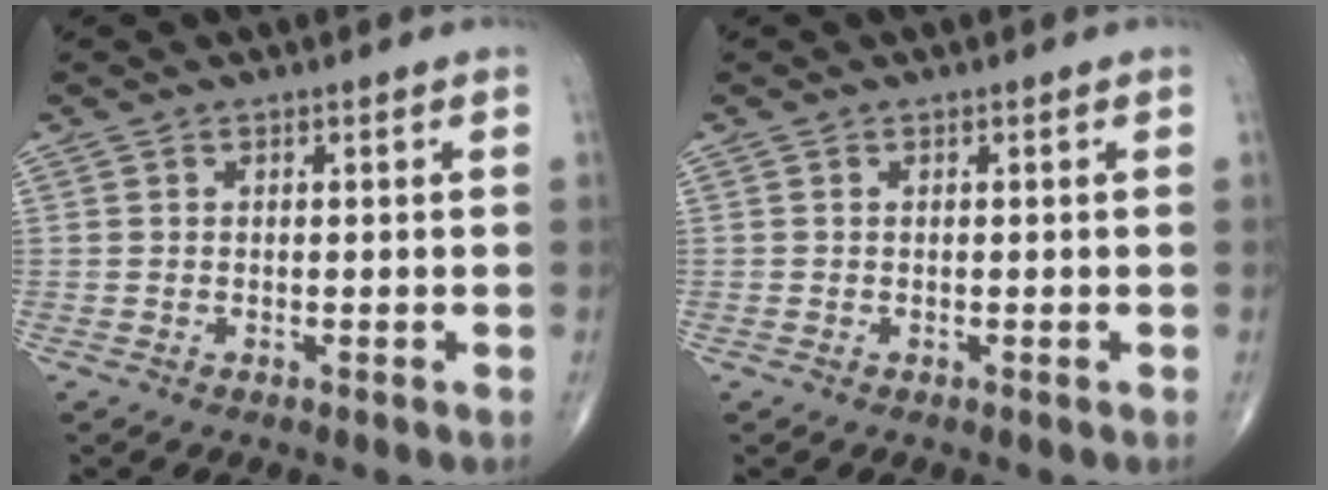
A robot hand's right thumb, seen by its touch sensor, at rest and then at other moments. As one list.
[{"total": 0.0}]